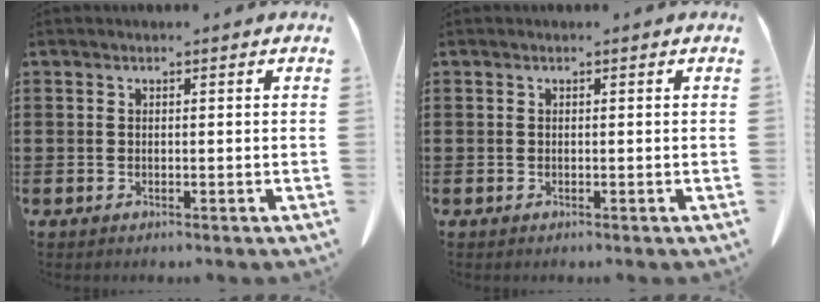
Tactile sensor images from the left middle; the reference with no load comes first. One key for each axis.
{"total": 0.0}